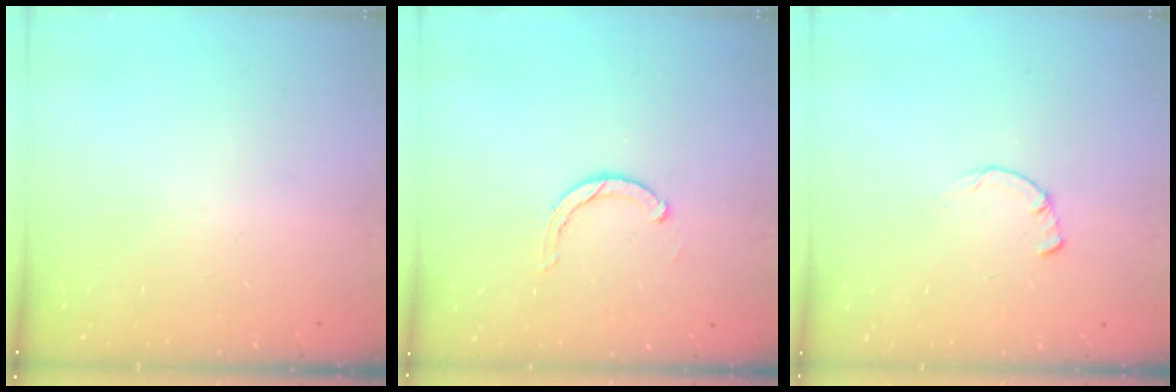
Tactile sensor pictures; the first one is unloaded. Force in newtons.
{"total": 2.8, "press": 2.8, "slide": 0.2}
{"total": 1.7, "press": 1.7, "slide": 0.2}